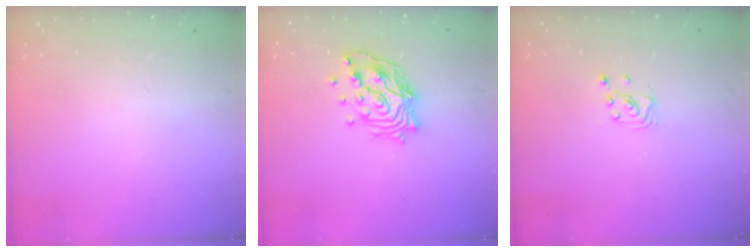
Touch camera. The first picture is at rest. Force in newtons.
{"total": 13.5, "press": 13.4, "slide": 1.0}
{"total": 2.3, "press": 2.3, "slide": 0.2}